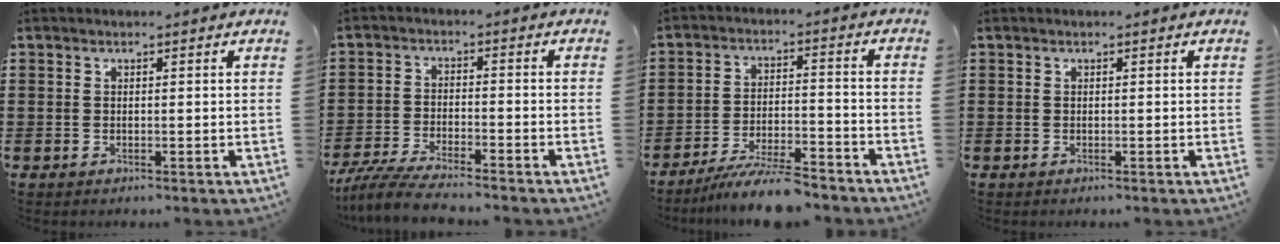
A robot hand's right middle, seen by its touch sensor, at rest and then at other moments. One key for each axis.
{"total": 5.4, "fx": -5.1, "fy": 0.1, "fz": 2.0, "tx": -0.051, "ty": -0.012, "tz": -0.100}
{"total": 8.0, "fx": -7.3, "fy": 0.4, "fz": 3.3, "tx": -0.055, "ty": 0.004, "tz": -0.133}
{"total": 0.0}